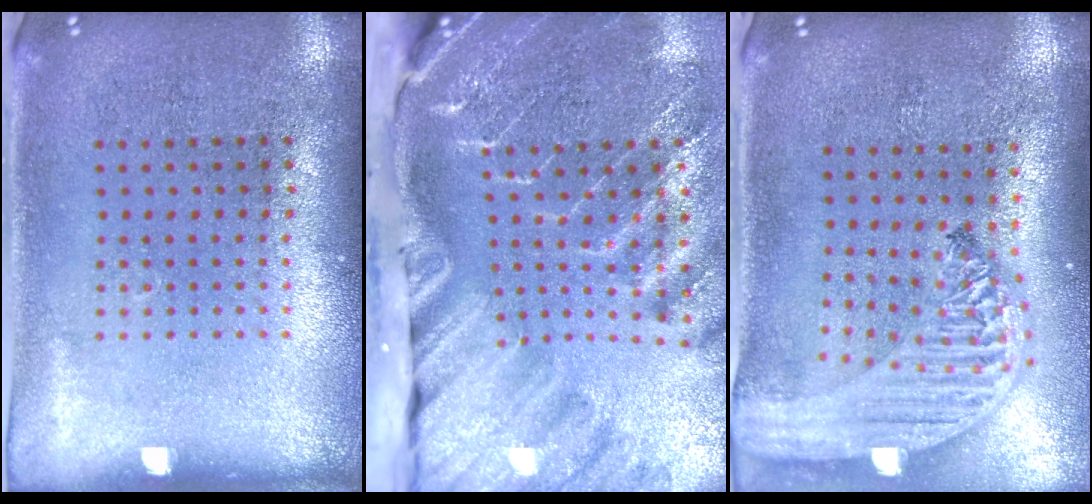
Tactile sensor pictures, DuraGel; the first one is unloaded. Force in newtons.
{"total": 4.4, "press": 3.3, "slide": 2.9}
{"total": 2.7, "press": 2.2, "slide": 1.5}